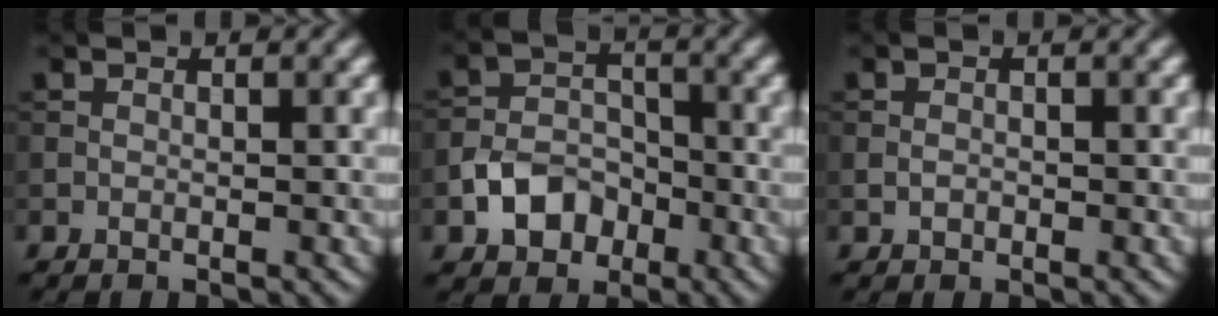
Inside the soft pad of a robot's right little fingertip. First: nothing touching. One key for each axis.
{"total": 4.2, "fx": -2.0, "fy": 3.1, "fz": 2.0, "tx": -0.036, "ty": 0.000, "tz": -0.040}
{"total": 0.8, "fx": -0.2, "fy": 0.6, "fz": 0.4, "tx": -0.007, "ty": -0.001, "tz": -0.006}